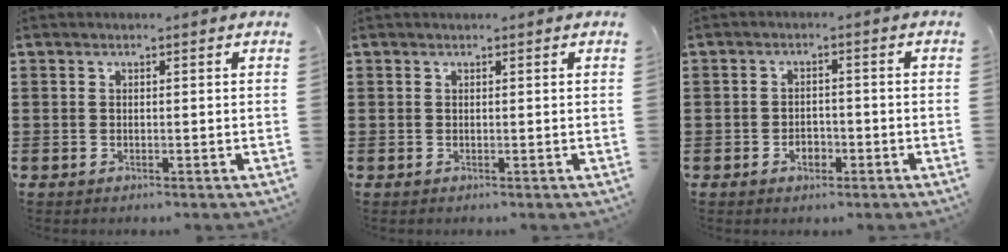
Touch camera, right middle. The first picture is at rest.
{"total": 0.0}
{"total": 2.3, "force": [-1.3, 1.4, 1.4], "torque": [-0.021, 0.001, -0.029]}